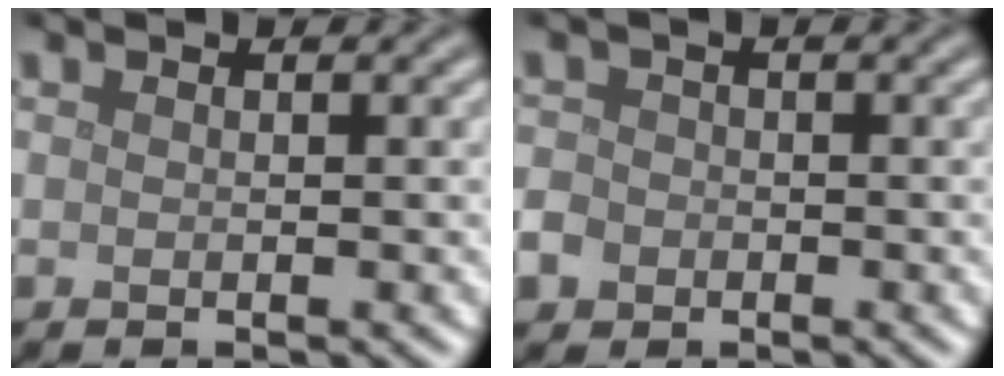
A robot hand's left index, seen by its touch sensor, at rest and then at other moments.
{"total": 1.9, "force": [-0.9, 1.6, 0.6], "torque": [-0.009, -0.001, -0.017]}